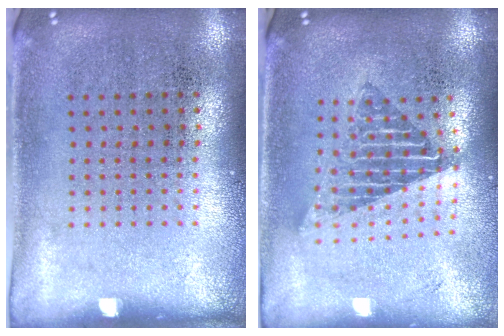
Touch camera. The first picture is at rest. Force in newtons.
{"total": 1.7, "press": 1.3, "slide": 1.1}